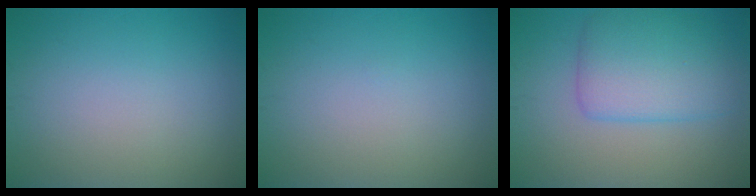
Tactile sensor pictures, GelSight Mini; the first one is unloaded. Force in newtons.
{"total": 0.0}
{"total": 5.5, "press": 5.5, "slide": 0.2}